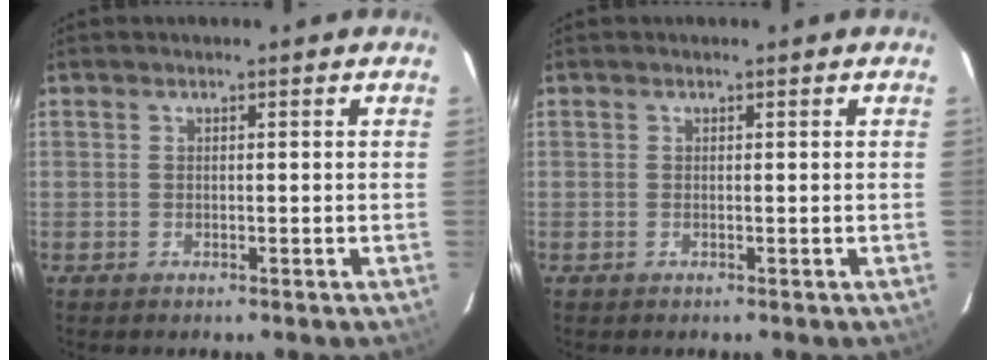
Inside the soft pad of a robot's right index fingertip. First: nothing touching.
{"total": 0.0}